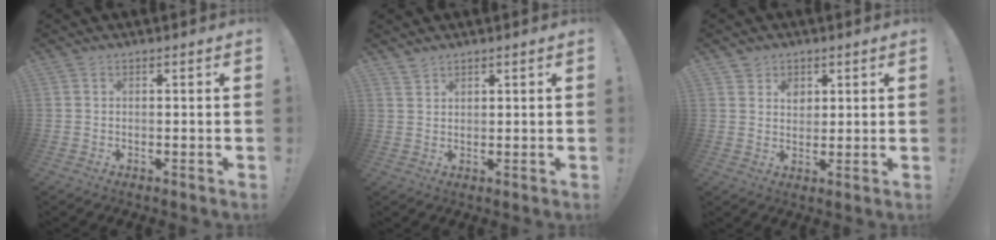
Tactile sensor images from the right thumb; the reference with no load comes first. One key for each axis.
{"total": 3.8, "fx": 3.3, "fy": 1.8, "fz": 0.7, "tx": 0.002, "ty": -0.025, "tz": 0.060}
{"total": 4.8, "fx": 2.4, "fy": 4.0, "fz": 1.0, "tx": -0.011, "ty": -0.013, "tz": 0.044}